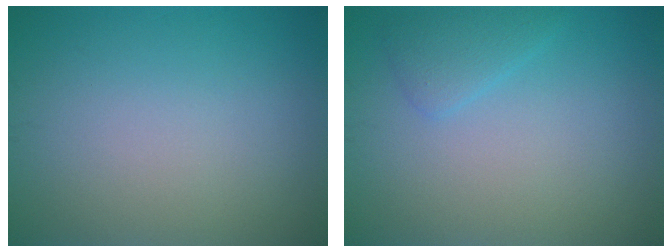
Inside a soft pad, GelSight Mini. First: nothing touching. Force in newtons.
{"total": 1.7, "press": 1.7, "slide": 0.0}